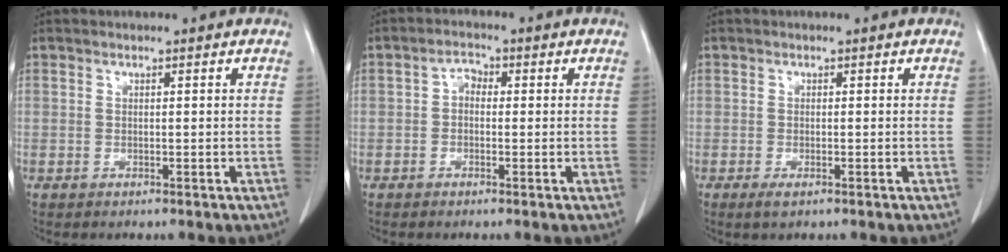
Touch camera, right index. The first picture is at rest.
{"total": 2.4, "force": [0.1, 1.7, 1.7], "torque": [-0.026, 0.013, -0.003]}
{"total": 1.2, "force": [-0.6, 0.4, 0.9], "torque": [-0.016, -0.002, -0.008]}